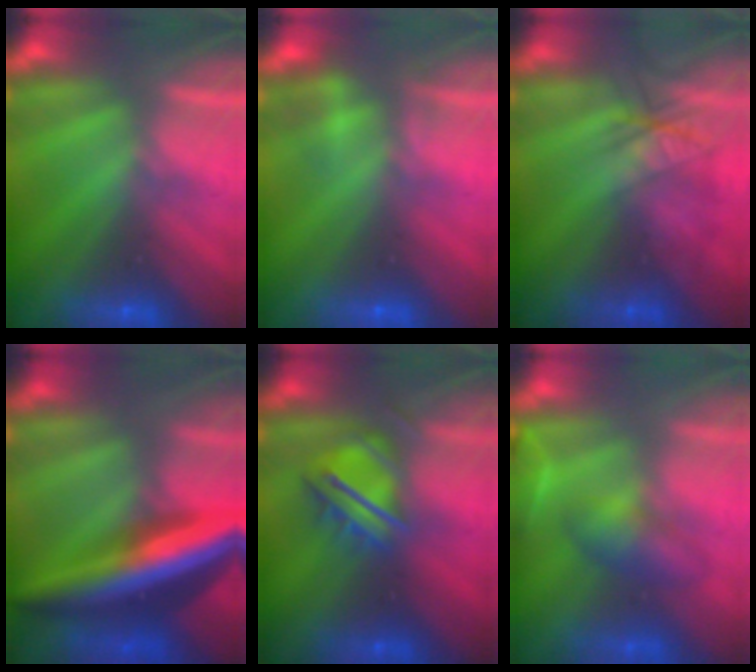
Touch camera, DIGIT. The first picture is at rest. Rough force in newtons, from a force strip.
{"total": 2.3}
{"total": 2.5}
{"total": 8.6}
{"total": 4.8}
{"total": 4.7}